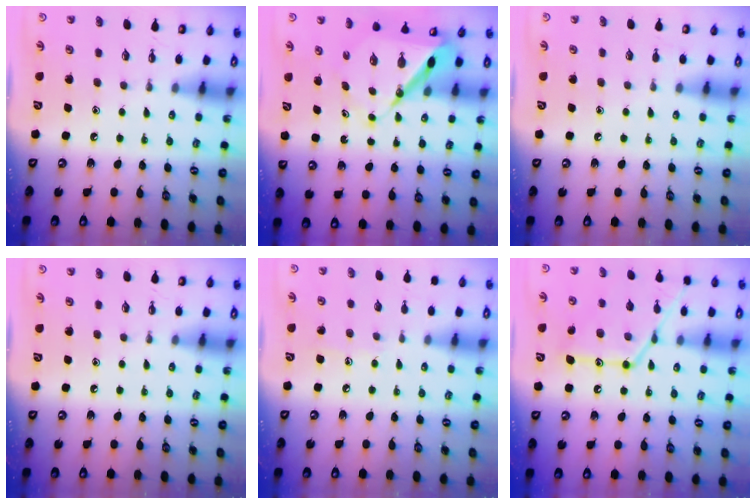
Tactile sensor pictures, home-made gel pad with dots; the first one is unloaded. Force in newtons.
{"total": 8.4, "press": 8.4, "slide": 0.6}
{"total": 2.8, "press": 2.8, "slide": 0.2}
{"total": 0.0}
{"total": 5.2, "press": 5.1, "slide": 0.5}
{"total": 17.1, "press": 17.0, "slide": 1.2}